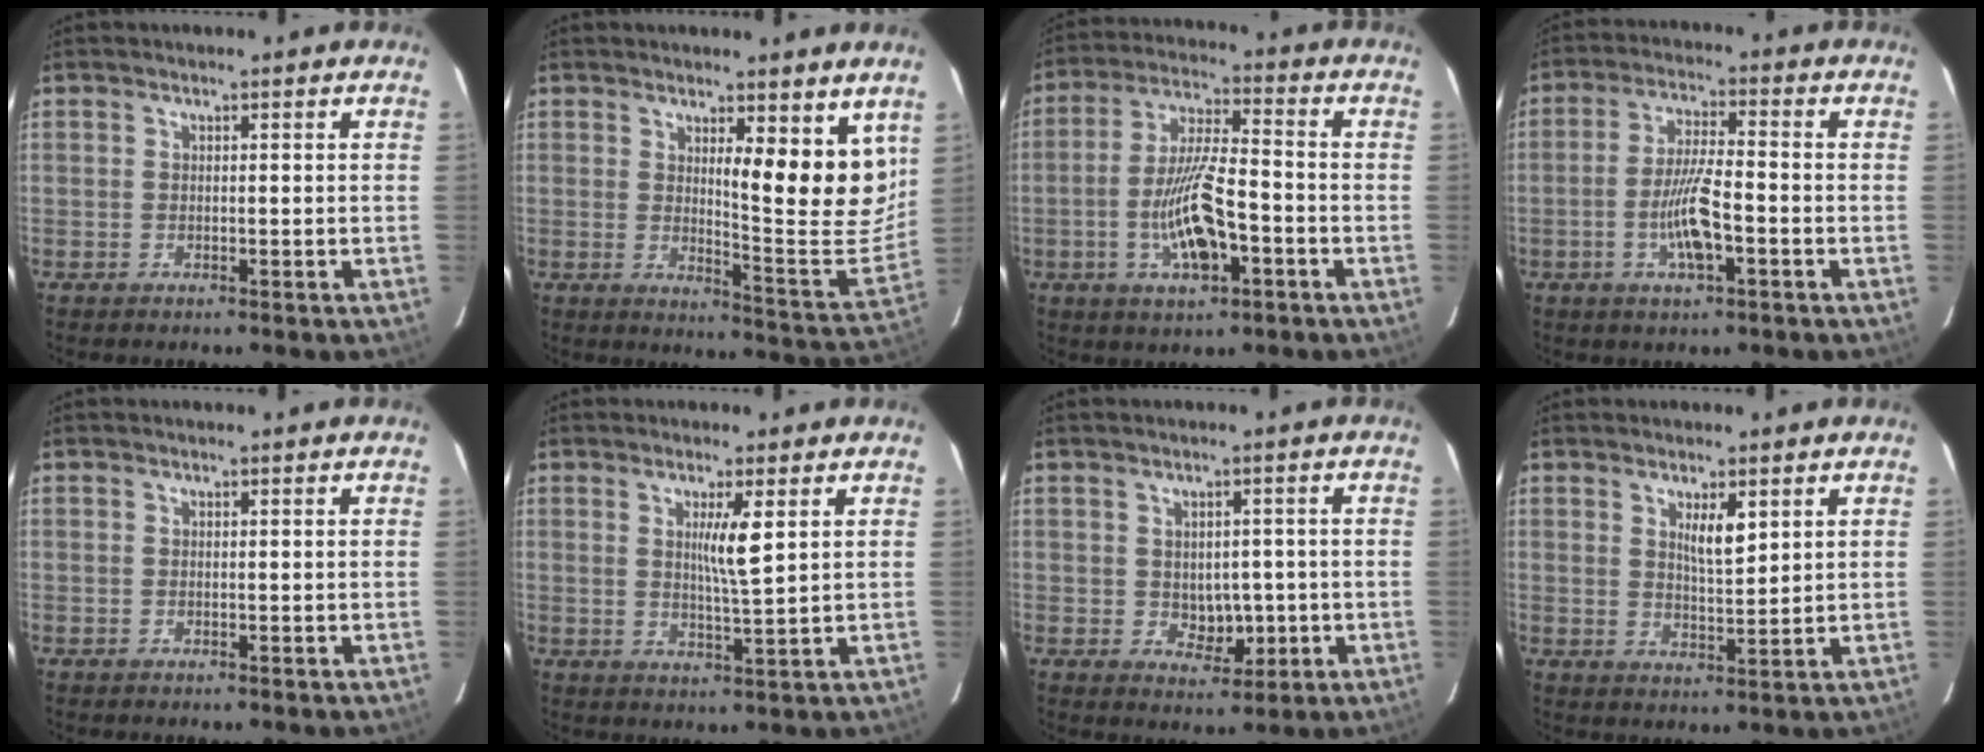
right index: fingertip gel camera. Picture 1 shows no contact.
{"total": 11.2, "force": [5.6, 2.2, 9.5], "torque": [-0.113, -0.025, 0.084]}
{"total": 11.4, "force": [-3.5, 2.9, 10.4], "torque": [-0.204, 0.004, -0.060]}
{"total": 7.8, "force": [-2.4, 1.4, 7.3], "torque": [-0.141, 0.002, -0.045]}
{"total": 0.0}
{"total": 4.9, "force": [1.6, -0.2, 4.6], "torque": [-0.081, -0.009, 0.028]}
{"total": 4.7, "force": [-0.5, 3.3, 3.4], "torque": [-0.039, 0.002, 0.004]}
{"total": 4.3, "force": [2.0, 0.9, 3.7], "torque": [-0.065, -0.005, 0.039]}